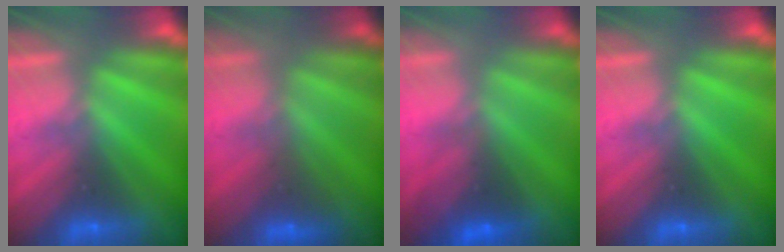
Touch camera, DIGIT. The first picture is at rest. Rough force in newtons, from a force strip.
{"total": 2.5}
{"total": 2.9}
{"total": 0.0}